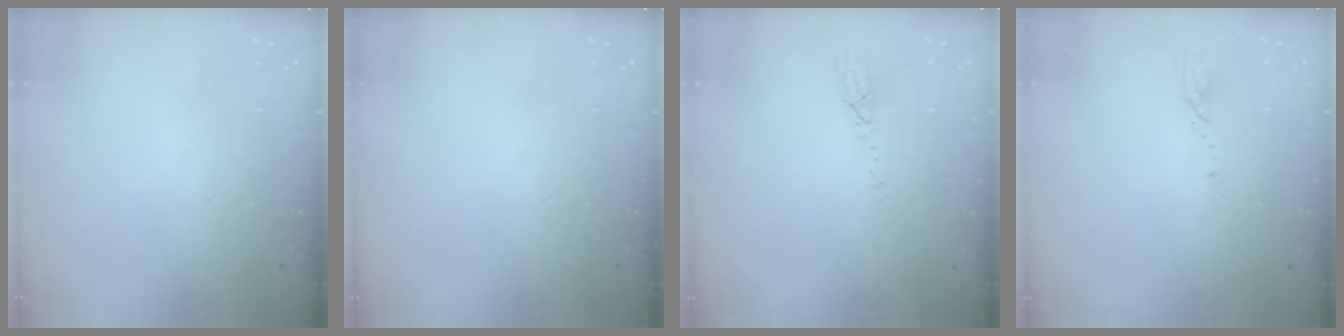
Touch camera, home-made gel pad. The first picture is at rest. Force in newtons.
{"total": 0.0}
{"total": 3.7, "press": 3.7, "slide": 0.4}
{"total": 3.3, "press": 3.3, "slide": 0.3}